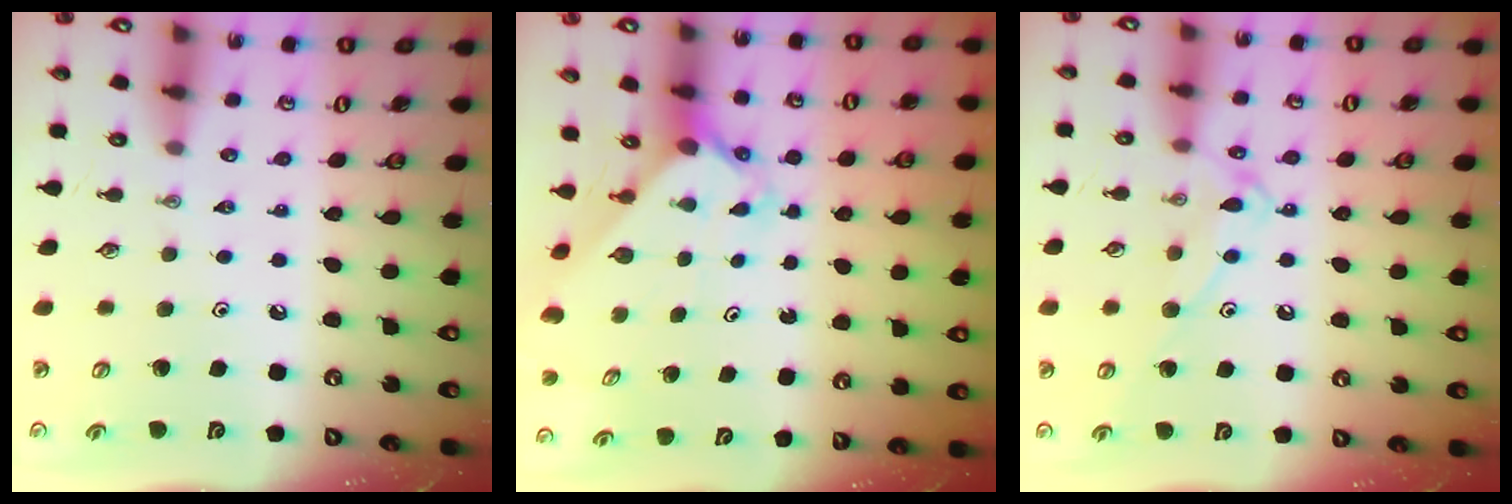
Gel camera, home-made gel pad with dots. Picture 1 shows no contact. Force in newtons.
{"total": 2.4, "press": 2.4, "slide": 0.3}
{"total": 12.1, "press": 12.1, "slide": 0.5}